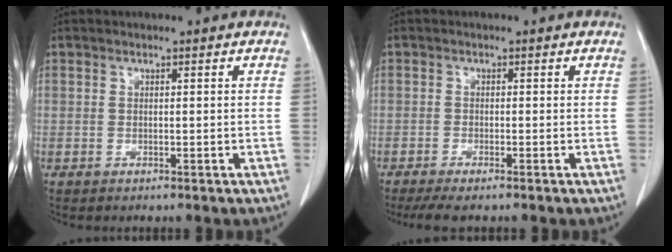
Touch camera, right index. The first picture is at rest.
{"total": 3.4, "force": [-2.7, 0.3, 2.0], "torque": [-0.033, -0.007, -0.044]}